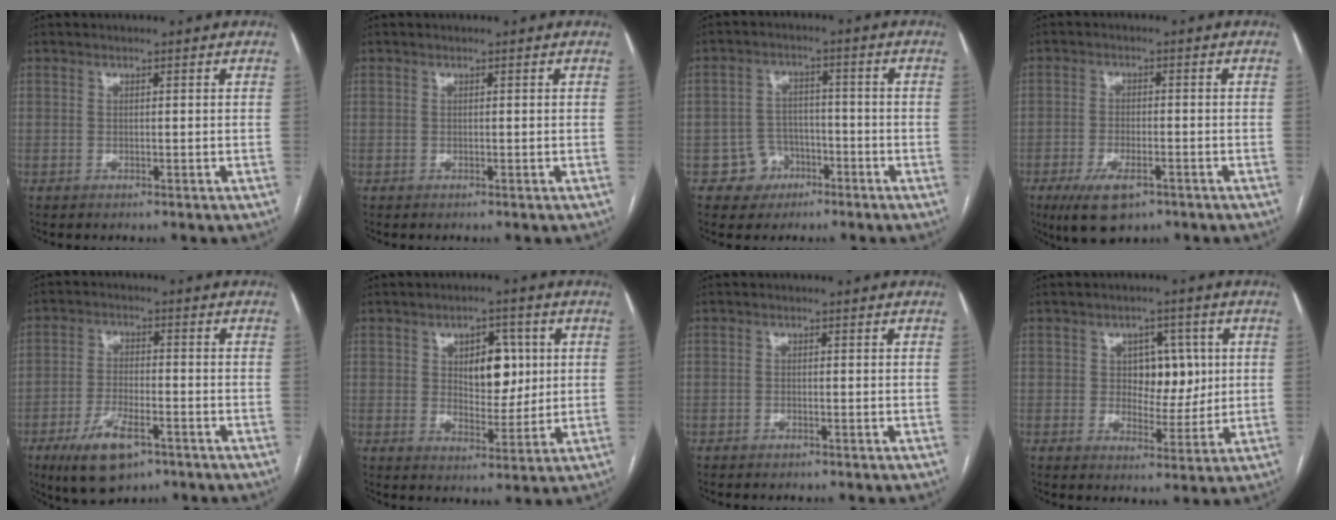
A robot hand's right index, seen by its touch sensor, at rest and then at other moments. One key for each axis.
{"total": 0.0}
{"total": 5.3, "fx": -2.6, "fy": 4.7, "fz": 0.2, "tx": 0.008, "ty": 0.017, "tz": -0.037}
{"total": 7.0, "fx": -4.1, "fy": 2.8, "fz": 4.9, "tx": -0.094, "ty": -0.009, "tz": -0.064}
{"total": 9.1, "fx": -5.2, "fy": 3.5, "fz": 6.6, "tx": -0.130, "ty": -0.010, "tz": -0.085}
{"total": 7.8, "fx": 2.0, "fy": 4.2, "fz": 6.2, "tx": -0.085, "ty": 0.009, "tz": 0.037}
{"total": 0.6, "fx": -0.4, "fy": 0.3, "fz": 0.2, "tx": -0.008, "ty": 0.001, "tz": -0.006}
{"total": 6.9, "fx": 1.3, "fy": 4.5, "fz": 5.0, "tx": -0.060, "ty": 0.013, "tz": 0.027}